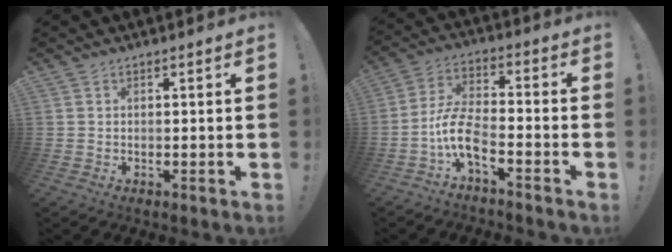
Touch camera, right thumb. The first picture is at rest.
{"total": 10.9, "force": [-5.8, 4.7, 8.0], "torque": [-0.167, 0.021, -0.106]}